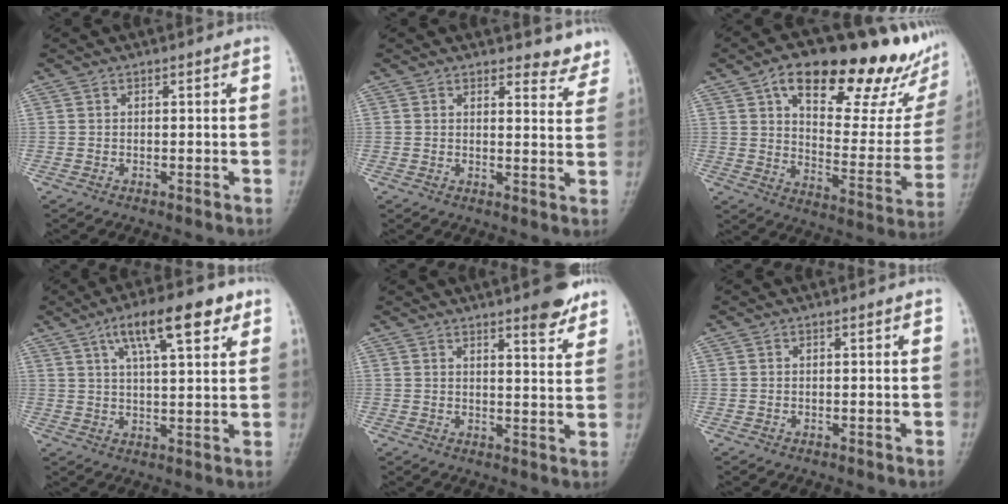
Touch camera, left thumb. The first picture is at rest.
{"total": 5.0, "force": [4.5, 1.9, 0.9], "torque": [0.021, -0.033, 0.040]}
{"total": 28.1, "force": [15.4, 11.2, 20.6], "torque": [-0.244, -0.015, 0.230]}
{"total": 12.2, "force": [6.2, 3.8, 9.8], "torque": [-0.138, -0.007, 0.097]}
{"total": 6.3, "force": [4.6, 1.3, 4.2], "torque": [-0.040, -0.029, 0.058]}
{"total": 0.0}